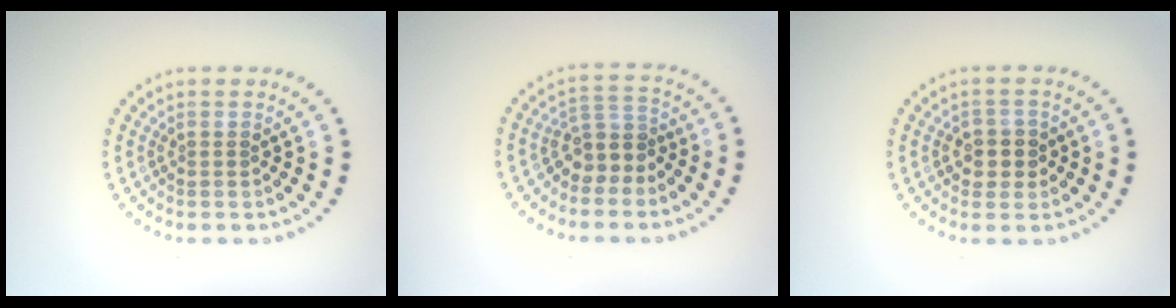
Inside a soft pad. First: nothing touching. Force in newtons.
{"total": 3.0, "press": 2.5, "slide": 1.7}
{"total": 2.4, "press": 2.3, "slide": 0.9}